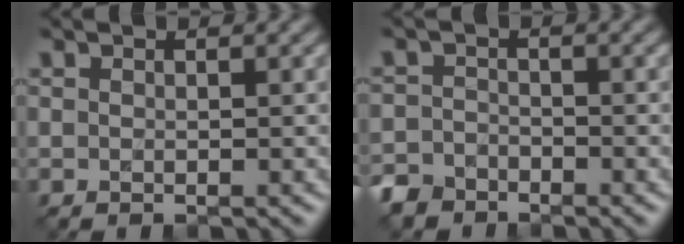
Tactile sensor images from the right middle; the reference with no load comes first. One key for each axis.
{"total": 2.7, "fx": -2.3, "fy": 1.3, "fz": -0.2, "tx": 0.001, "ty": -0.004, "tz": -0.053}